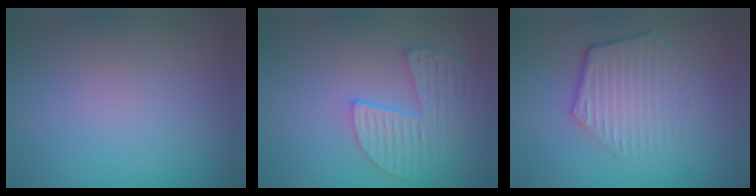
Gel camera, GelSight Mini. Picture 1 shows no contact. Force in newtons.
{"total": 5.3, "press": 4.4, "slide": 3.0}
{"total": 4.5, "press": 3.3, "slide": 3.0}